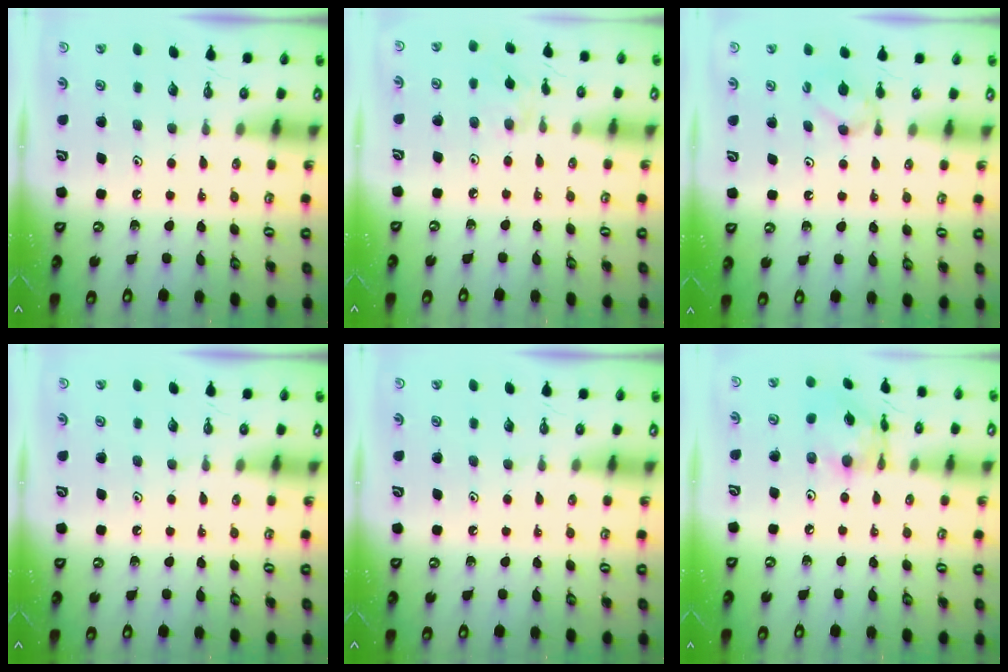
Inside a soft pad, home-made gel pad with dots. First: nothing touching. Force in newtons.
{"total": 4.0, "press": 3.9, "slide": 0.4}
{"total": 5.4, "press": 5.3, "slide": 0.7}
{"total": 0.0}
{"total": 0.0}
{"total": 11.1, "press": 11.1, "slide": 0.7}